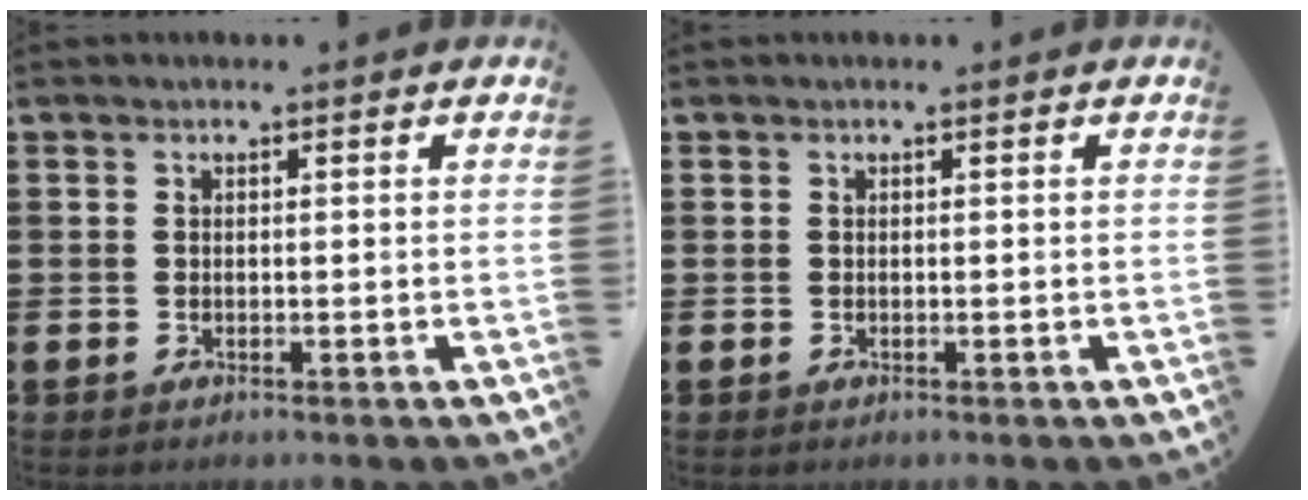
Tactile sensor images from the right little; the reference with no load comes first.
{"total": 0.0}